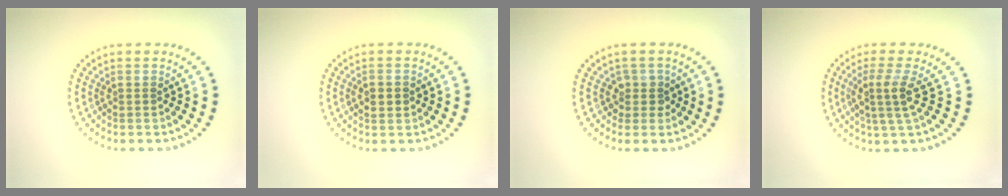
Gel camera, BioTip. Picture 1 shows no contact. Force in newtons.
{"total": 2.3, "press": 2.3, "slide": 0.1}
{"total": 1.7, "press": 1.3, "slide": 1.0}
{"total": 3.0, "press": 2.3, "slide": 1.9}